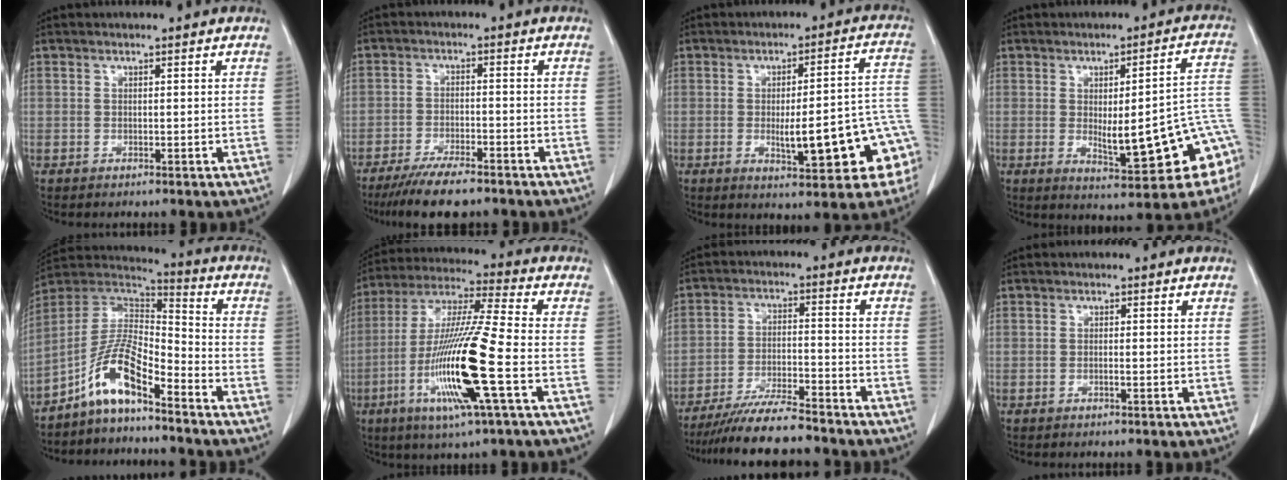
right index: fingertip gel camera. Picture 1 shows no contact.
{"total": 8.1, "force": [-6.6, 1.6, 4.4], "torque": [-0.073, -0.017, -0.111]}
{"total": 15.5, "force": [-4.2, 2.8, 14.7], "torque": [-0.126, 0.029, -0.041]}
{"total": 17.4, "force": [-3.8, 3.2, 16.7], "torque": [-0.137, 0.017, -0.033]}
{"total": 10.2, "force": [-6.8, 2.2, 7.3], "torque": [-0.156, 0.021, -0.128]}
{"total": 17.6, "force": [-5.2, 0.0, 16.8], "torque": [-0.342, -0.018, -0.106]}
{"total": 10.9, "force": [-9.8, 0.8, 4.6], "torque": [-0.076, -0.017, -0.164]}
{"total": 0.6, "force": [-0.2, 0.0, 0.5], "torque": [-0.010, 0.001, -0.004]}